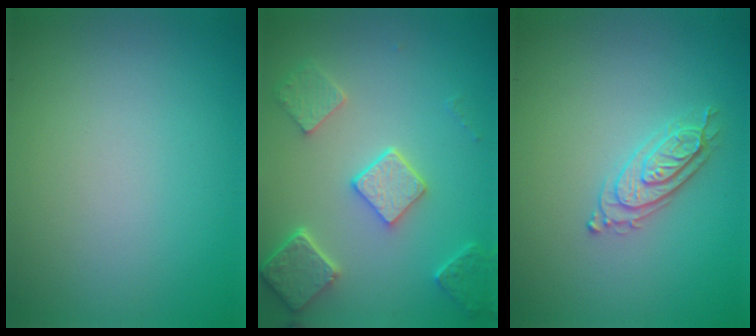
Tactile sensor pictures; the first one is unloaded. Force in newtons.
{"total": 5.1, "press": 3.9, "slide": 3.2}
{"total": 2.2, "press": 2.2, "slide": 0.4}